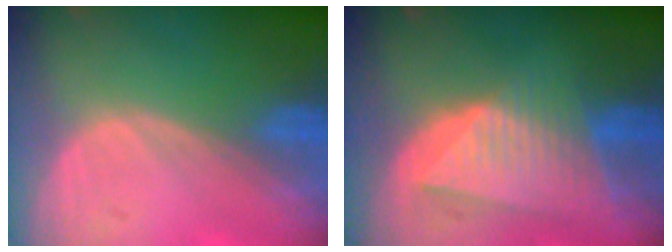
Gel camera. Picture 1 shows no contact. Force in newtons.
{"total": 9.1, "press": 8.1, "slide": 4.1}